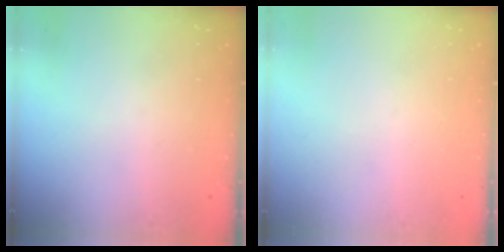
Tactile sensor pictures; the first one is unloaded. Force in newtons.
{"total": 0.0}